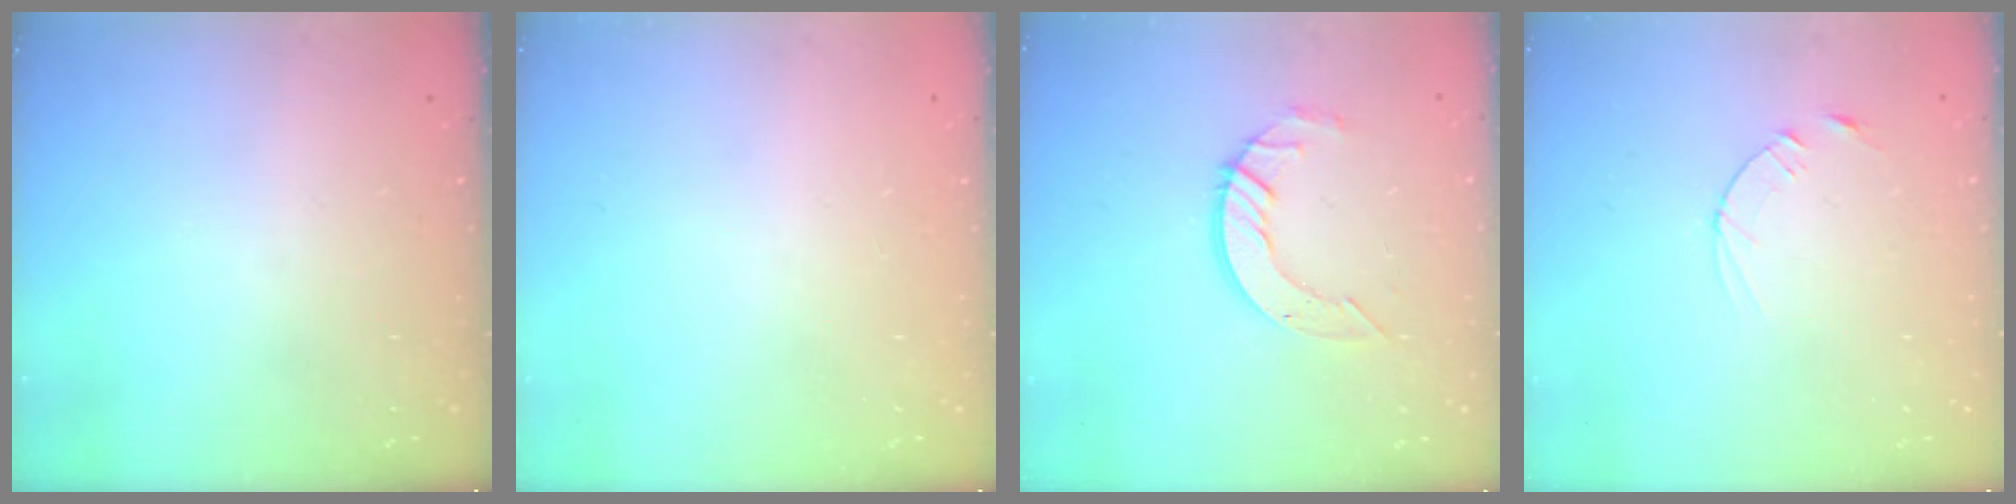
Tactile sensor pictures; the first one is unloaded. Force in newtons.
{"total": 0.0}
{"total": 8.7, "press": 8.6, "slide": 0.8}
{"total": 2.5, "press": 2.5, "slide": 0.3}